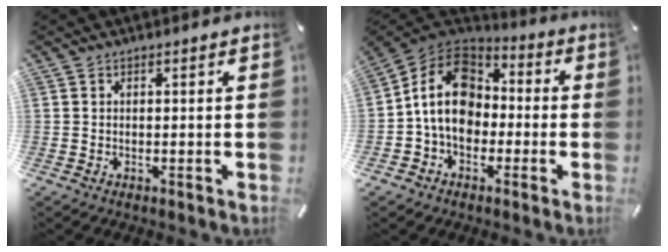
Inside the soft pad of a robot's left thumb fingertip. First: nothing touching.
{"total": 13.7, "force": [-1.4, 11.1, 7.8], "torque": [-0.168, 0.025, -0.026]}